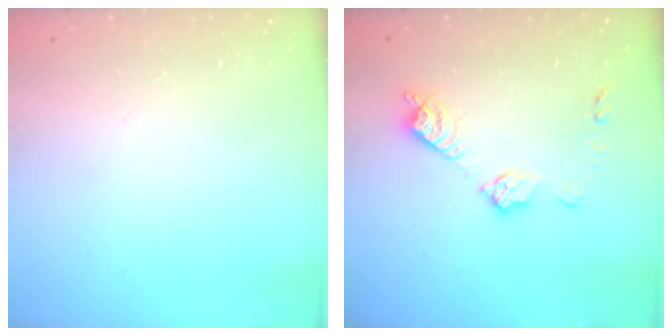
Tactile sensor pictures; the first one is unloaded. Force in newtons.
{"total": 10.5, "press": 10.5, "slide": 0.5}